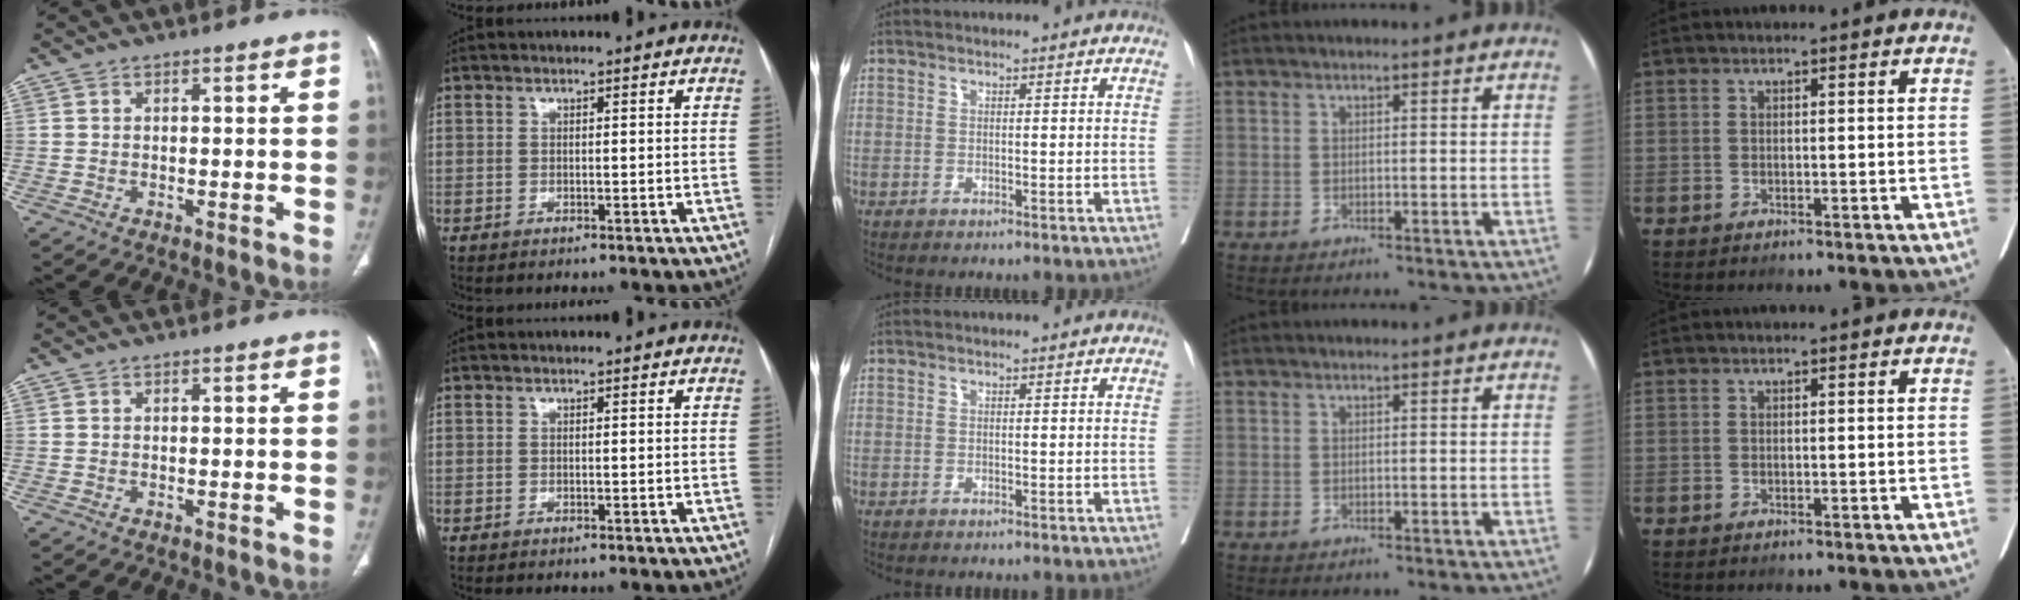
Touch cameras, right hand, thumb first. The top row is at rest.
{}